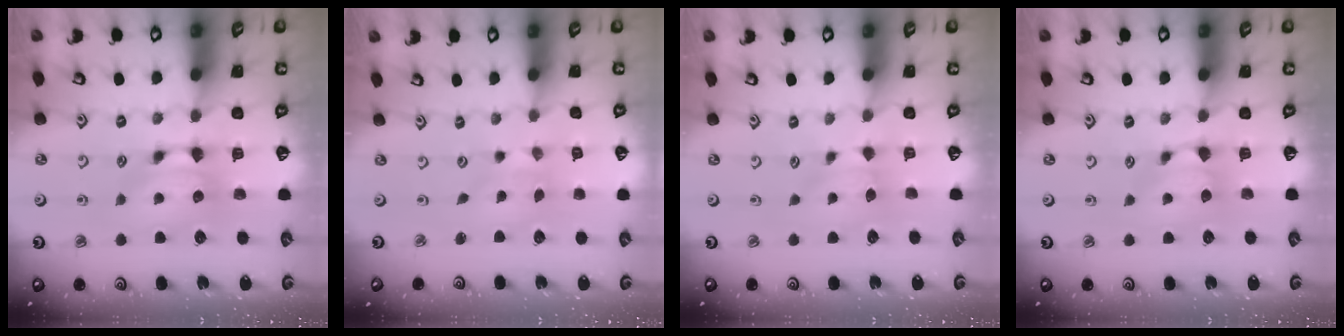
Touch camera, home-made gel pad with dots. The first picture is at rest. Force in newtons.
{"total": 3.0, "press": 2.9, "slide": 0.8}
{"total": 1.8, "press": 1.6, "slide": 0.7}
{"total": 0.9, "press": 0.4, "slide": 0.8}